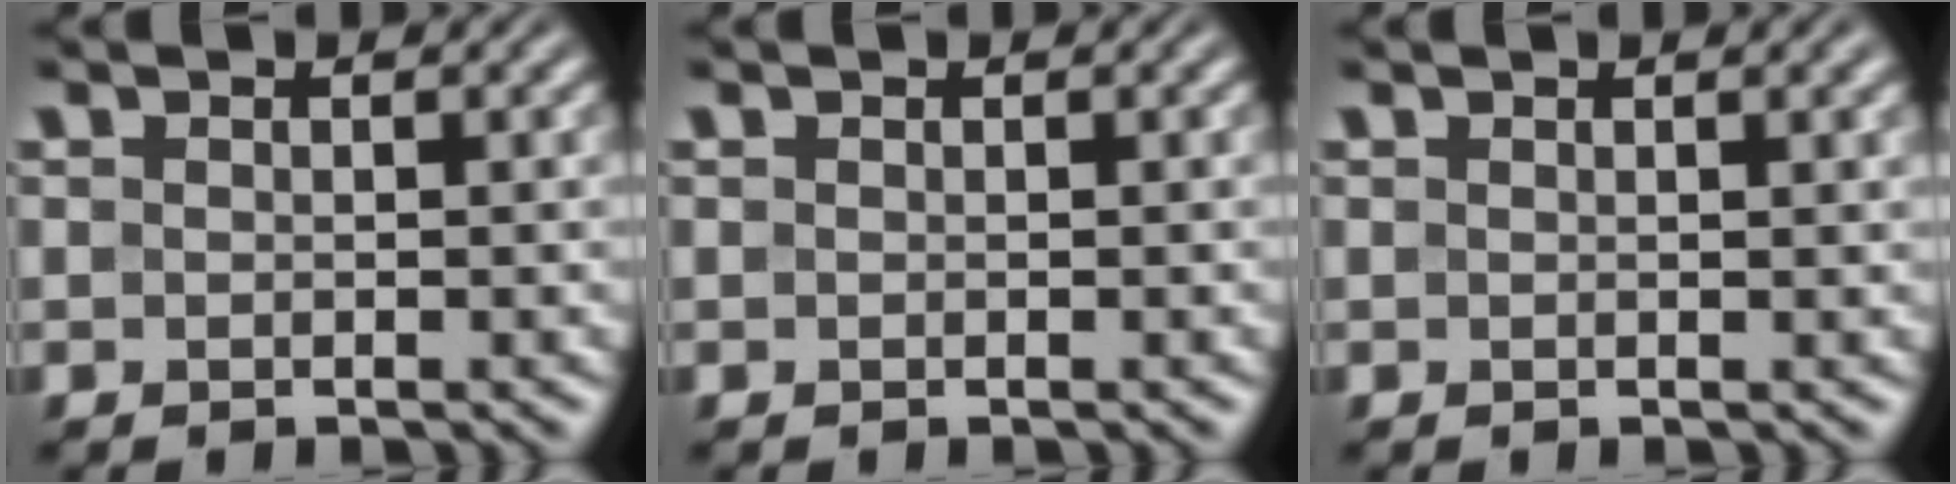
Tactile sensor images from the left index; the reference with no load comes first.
{"total": 0.0}
{"total": 2.0, "force": [1.0, 0.7, 1.6], "torque": [-0.014, 0.001, 0.007]}